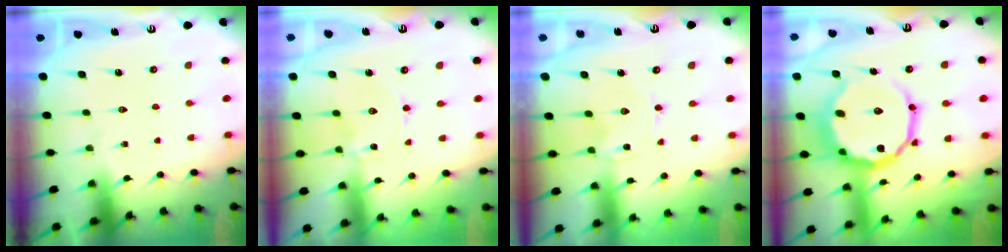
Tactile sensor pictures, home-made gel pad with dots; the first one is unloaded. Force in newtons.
{"total": 0.0}
{"total": 0.0}
{"total": 18.2, "press": 18.0, "slide": 2.7}